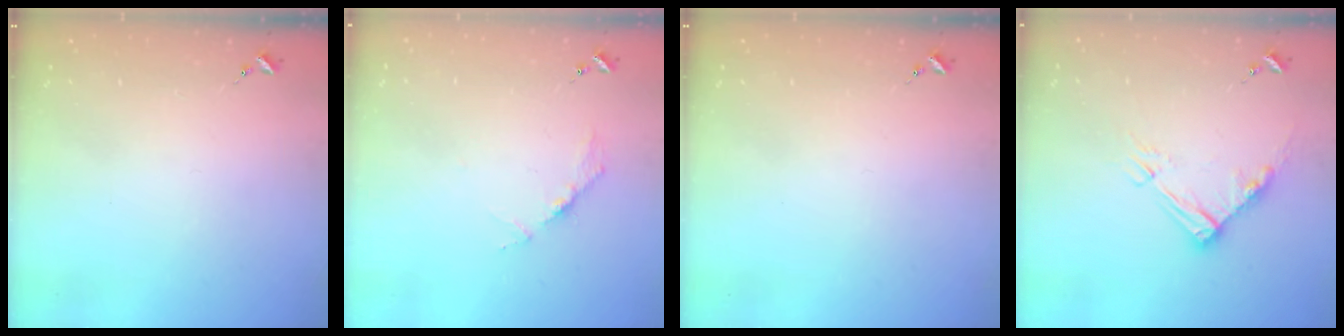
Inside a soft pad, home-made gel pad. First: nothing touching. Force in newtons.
{"total": 3.6, "press": 3.6, "slide": 0.4}
{"total": 0.0}
{"total": 10.5, "press": 10.4, "slide": 1.2}